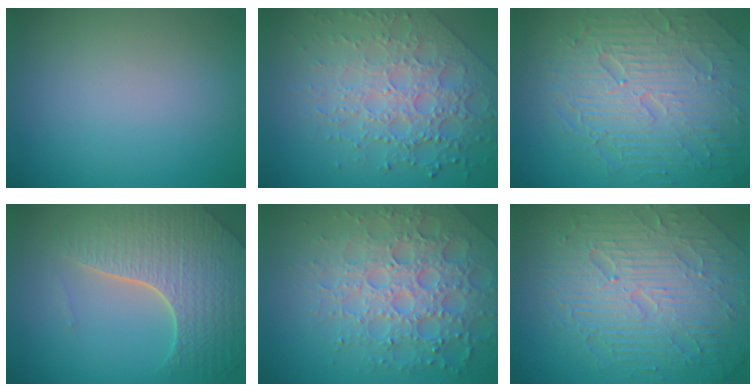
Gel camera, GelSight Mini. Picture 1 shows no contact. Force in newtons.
{"total": 7.4, "press": 5.4, "slide": 5.1}
{"total": 9.7, "press": 6.2, "slide": 7.4}
{"total": 8.1, "press": 5.7, "slide": 5.7}
{"total": 7.3, "press": 7.1, "slide": 1.7}
{"total": 9.9, "press": 6.4, "slide": 7.5}